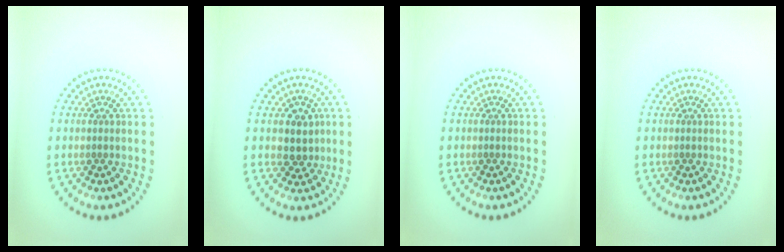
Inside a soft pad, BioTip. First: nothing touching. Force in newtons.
{"total": 2.4, "press": 2.2, "slide": 1.0}
{"total": 0.0}
{"total": 0.0}